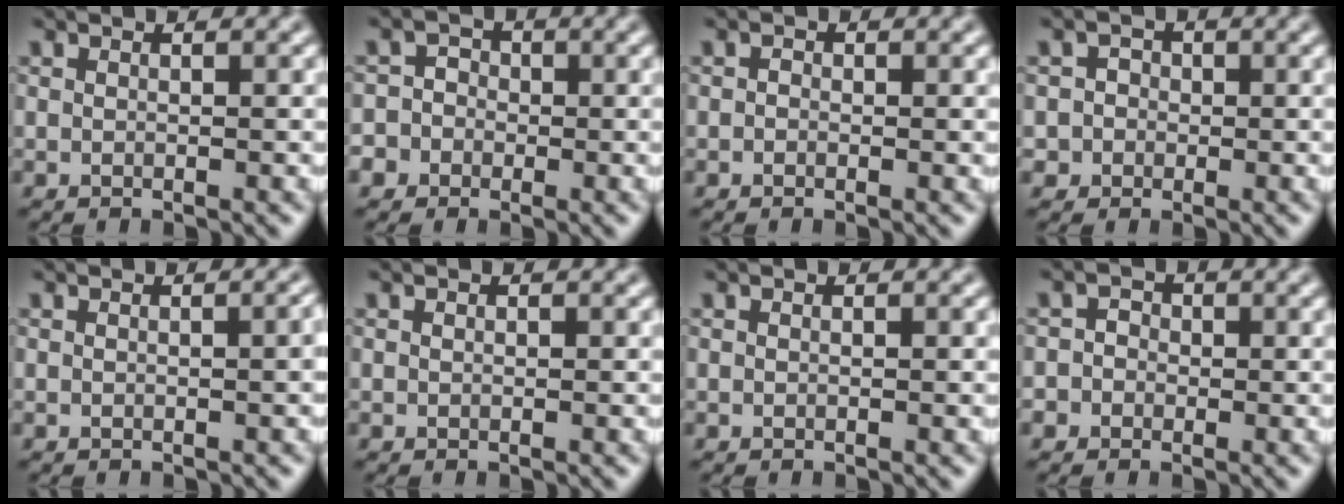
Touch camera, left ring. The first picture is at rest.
{"total": 4.5, "force": [-2.0, 4.0, 0.8], "torque": [0.011, 0.003, -0.055]}
{"total": 0.7, "force": [-0.1, 0.6, 0.4], "torque": [-0.003, -0.005, -0.004]}
{"total": 2.0, "force": [-0.3, 2.0, 0.2], "torque": [0.026, 0.005, -0.013]}
{"total": 1.2, "force": [0.0, 0.3, 1.2], "torque": [-0.012, 0.004, 0.000]}
{"total": 0.0}
{"total": 0.0}
{"total": 2.9, "force": [-0.7, 2.7, 0.7], "torque": [0.019, 0.012, -0.038]}